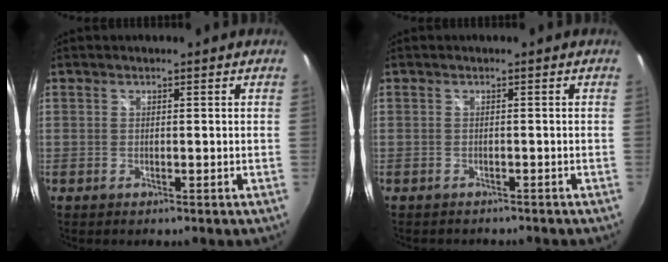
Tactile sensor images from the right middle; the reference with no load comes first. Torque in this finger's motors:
{"motor_torque": [1.07, -1.07, 0.20, 0.09]}